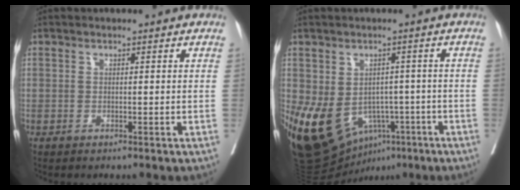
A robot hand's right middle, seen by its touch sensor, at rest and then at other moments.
{"total": 14.3, "force": [-5.8, 10.4, 7.9], "torque": [-0.157, 0.005, -0.070]}